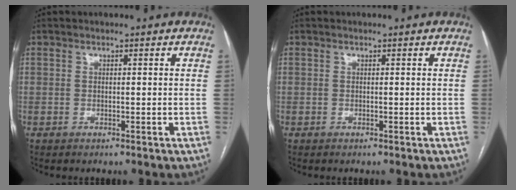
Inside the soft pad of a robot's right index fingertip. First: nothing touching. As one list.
[{"total": 0.0}]